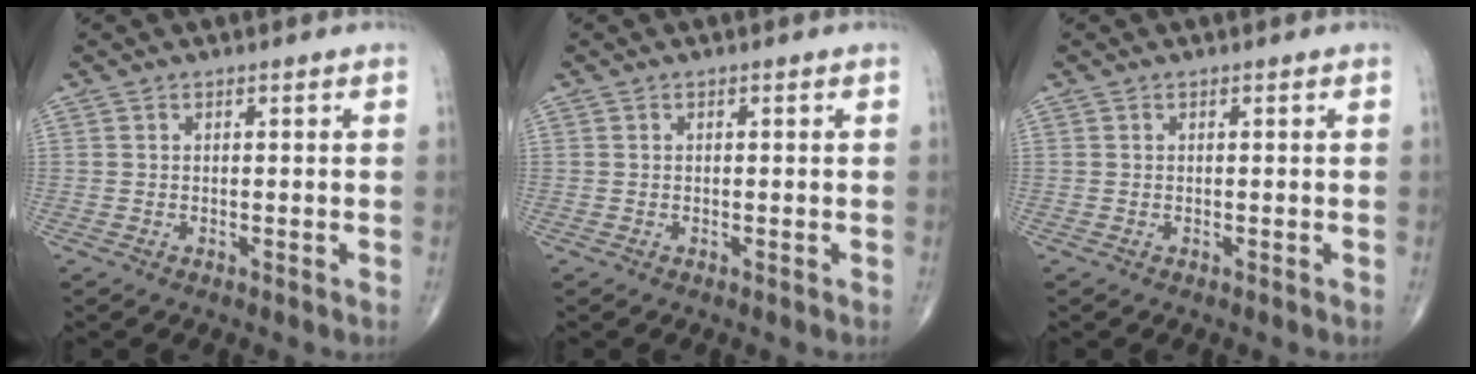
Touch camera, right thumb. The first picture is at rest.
{"total": 0.0}
{"total": 0.0}